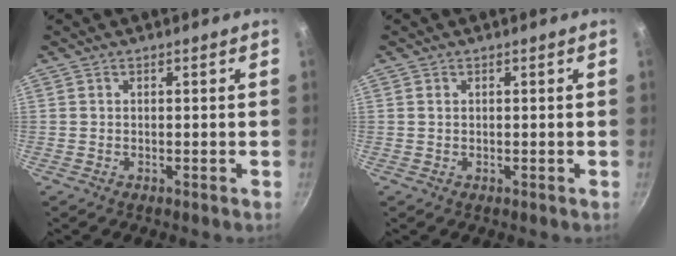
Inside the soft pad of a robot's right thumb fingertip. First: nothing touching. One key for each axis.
{"total": 0.7, "fx": 0.2, "fy": 0.5, "fz": 0.4, "tx": -0.007, "ty": 0.002, "tz": 0.004}